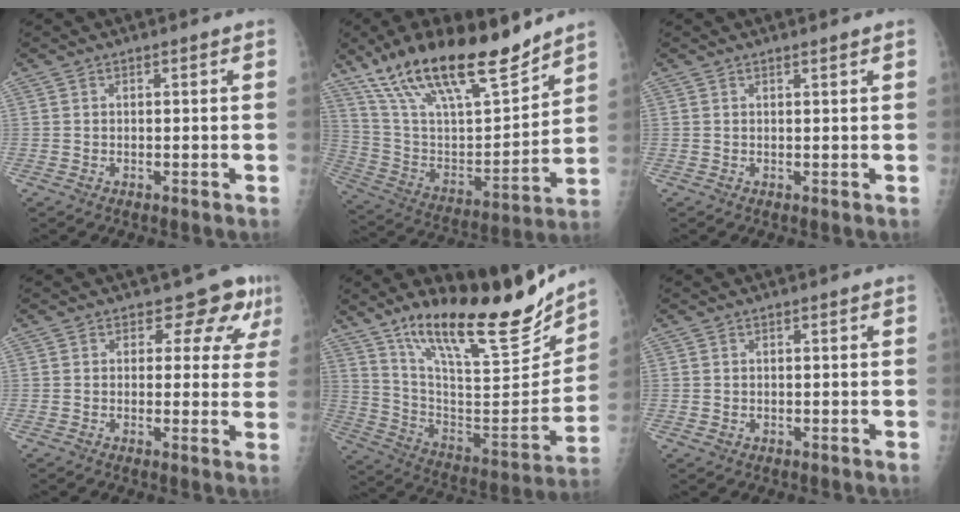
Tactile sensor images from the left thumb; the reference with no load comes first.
{"total": 25.4, "force": [18.6, 7.6, 15.5], "torque": [-0.242, -0.064, 0.333]}
{"total": 0.6, "force": [0.5, 0.0, 0.3], "torque": [-0.008, -0.004, 0.010]}
{"total": 6.7, "force": [3.8, 4.3, 3.6], "torque": [-0.007, -0.015, 0.033]}
{"total": 25.8, "force": [19.1, 7.0, 15.9], "torque": [-0.215, -0.094, 0.320]}
{"total": 0.7, "force": [-0.1, 0.6, 0.3], "torque": [-0.005, 0.000, 0.001]}